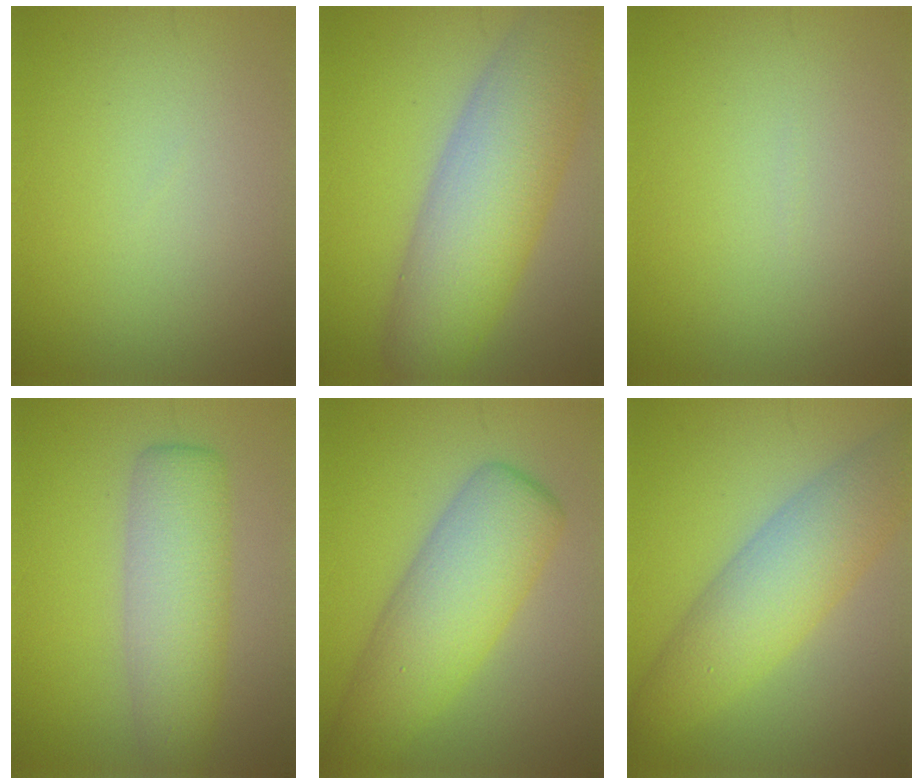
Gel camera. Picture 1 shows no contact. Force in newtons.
{"total": 10.2, "press": 10.2, "slide": 0.5}
{"total": 0.0}
{"total": 6.2, "press": 6.2, "slide": 0.2}
{"total": 7.6, "press": 7.6, "slide": 0.2}
{"total": 7.1, "press": 7.0, "slide": 0.3}